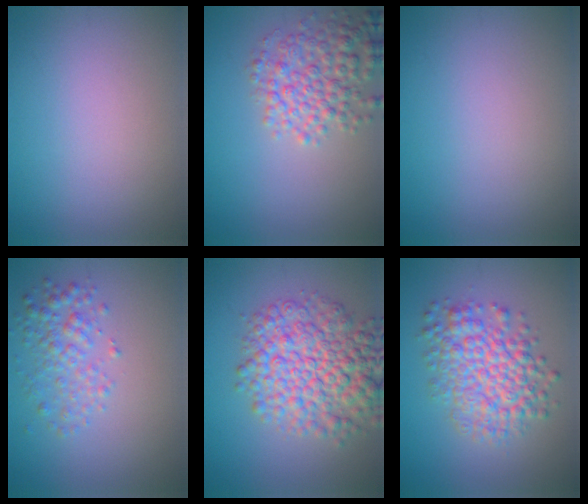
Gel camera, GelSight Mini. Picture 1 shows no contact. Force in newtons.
{"total": 4.5, "press": 4.5, "slide": 0.1}
{"total": 0.0}
{"total": 3.0, "press": 3.0, "slide": 0.1}
{"total": 8.3, "press": 8.3, "slide": 0.2}
{"total": 6.4, "press": 6.4, "slide": 0.1}